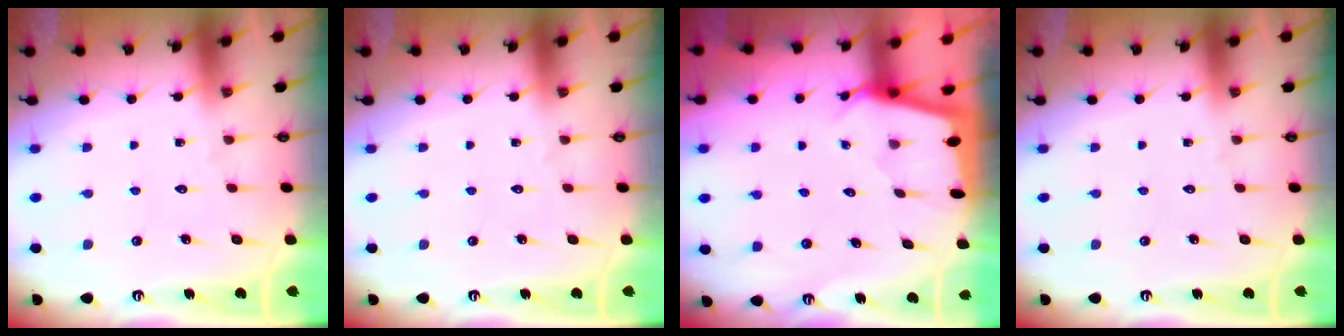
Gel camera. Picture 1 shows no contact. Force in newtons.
{"total": 0.0}
{"total": 2.3, "press": 2.3, "slide": 0.3}
{"total": 0.0}